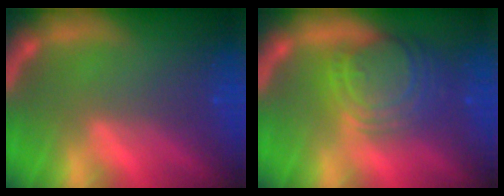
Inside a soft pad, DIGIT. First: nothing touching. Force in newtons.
{"total": 9.1}